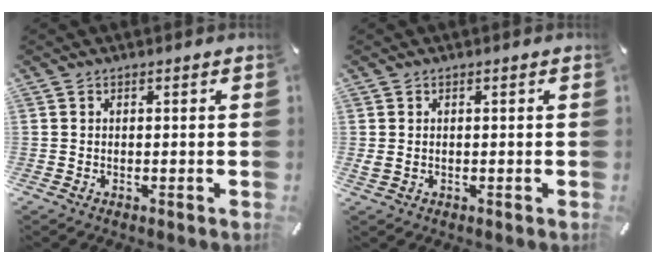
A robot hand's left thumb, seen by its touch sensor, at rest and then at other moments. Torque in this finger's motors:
{"motor_torque": [0.19, 0.61, 0.14, 0.05, 0.05]}